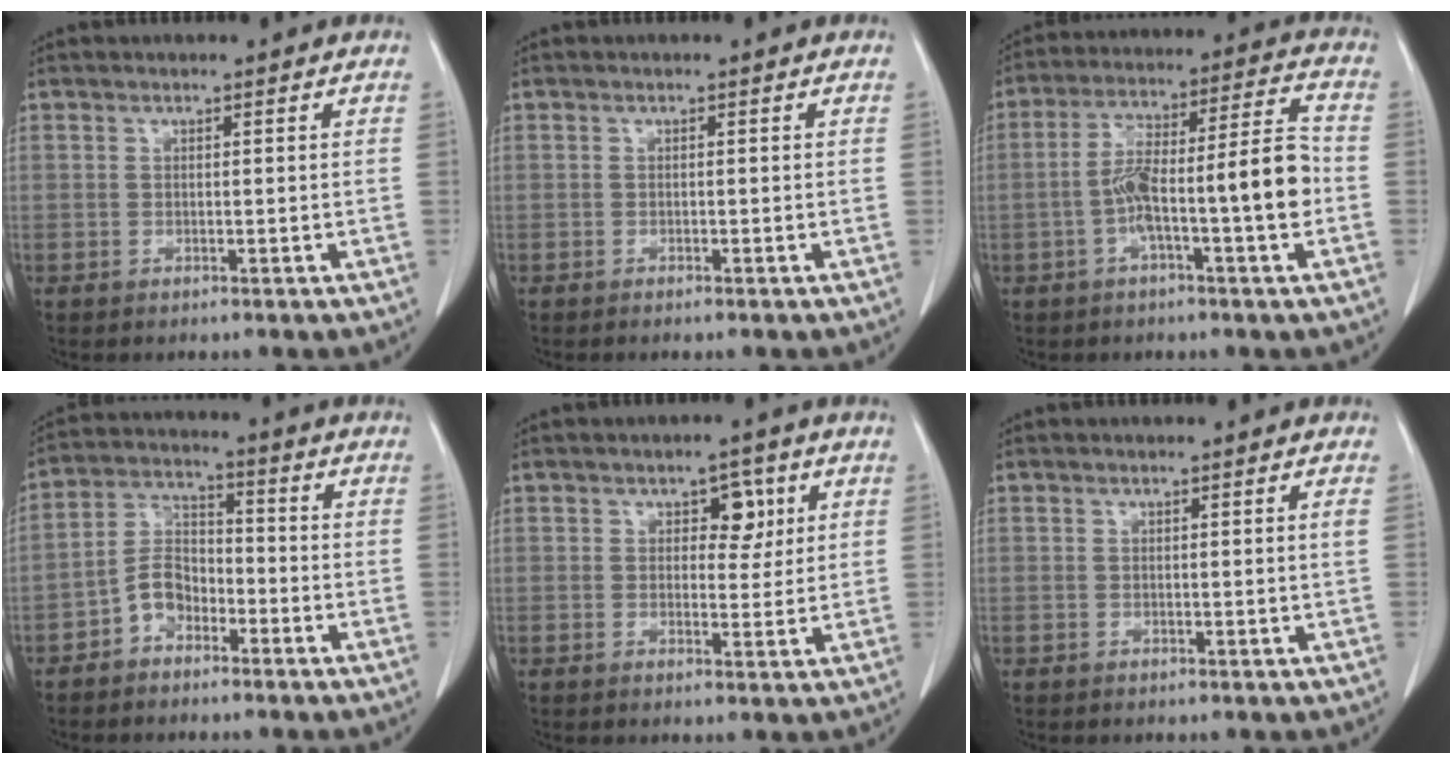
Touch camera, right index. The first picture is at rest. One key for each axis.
{"total": 0.6, "fx": -0.5, "fy": -0.1, "fz": 0.3, "tx": -0.009, "ty": -0.001, "tz": -0.009}
{"total": 13.2, "fx": -3.0, "fy": 1.2, "fz": 12.8, "tx": -0.216, "ty": 0.031, "tz": -0.050}
{"total": 6.1, "fx": -3.3, "fy": 4.0, "fz": 3.2, "tx": -0.067, "ty": 0.018, "tz": -0.067}
{"total": 3.9, "fx": 1.5, "fy": 2.3, "fz": 2.8, "tx": -0.031, "ty": 0.007, "tz": 0.021}
{"total": 0.7, "fx": 0.1, "fy": -0.3, "fz": 0.6, "tx": -0.008, "ty": -0.001, "tz": 0.002}